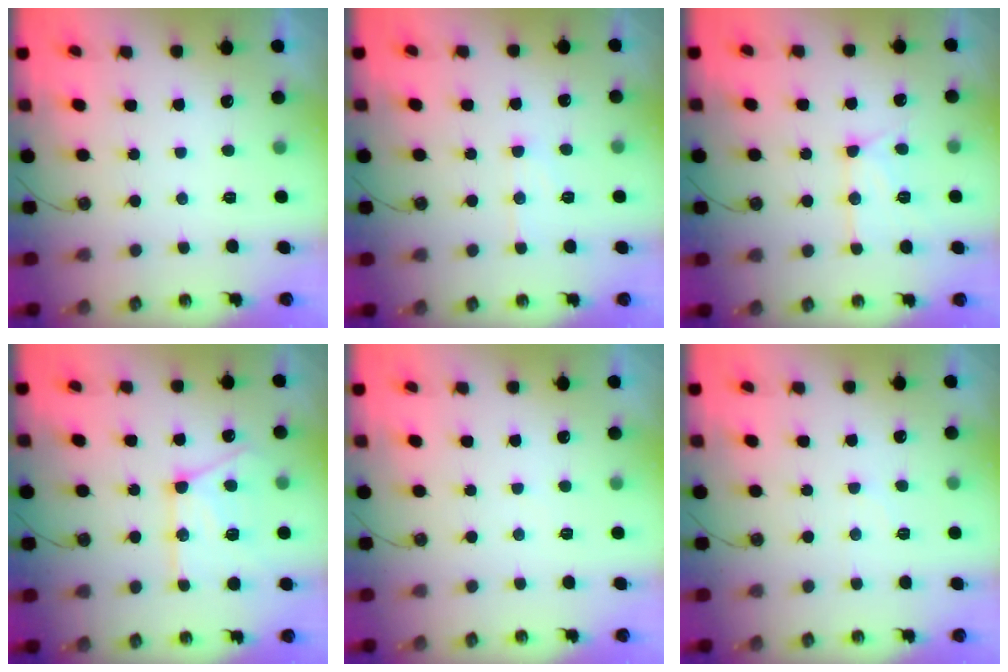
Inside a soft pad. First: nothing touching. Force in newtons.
{"total": 7.6, "press": 7.5, "slide": 0.6}
{"total": 13.7, "press": 13.6, "slide": 0.8}
{"total": 16.4, "press": 16.3, "slide": 1.6}
{"total": 2.9, "press": 2.9, "slide": 0.4}
{"total": 5.1, "press": 5.1, "slide": 0.7}